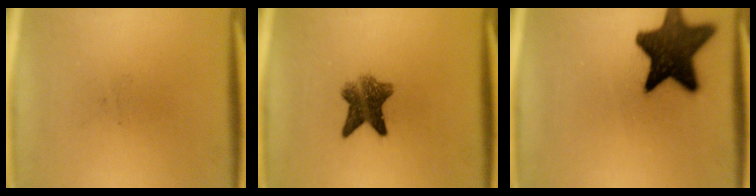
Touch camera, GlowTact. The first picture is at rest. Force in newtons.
{"total": 6.9}
{"total": 15.2}